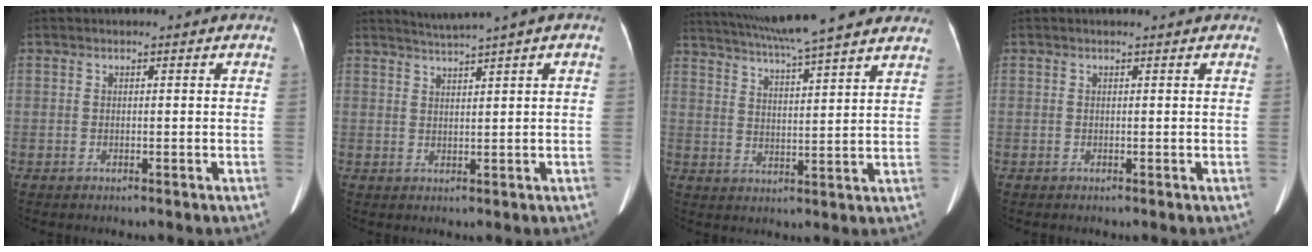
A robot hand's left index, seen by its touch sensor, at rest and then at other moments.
{"total": 3.3, "force": [2.6, -1.0, 1.7], "torque": [-0.035, 0.007, 0.052]}
{"total": 21.2, "force": [18.3, 1.0, 10.6], "torque": [-0.181, 0.023, 0.255]}
{"total": 1.9, "force": [1.8, 0.2, 0.6], "torque": [-0.010, 0.018, 0.018]}